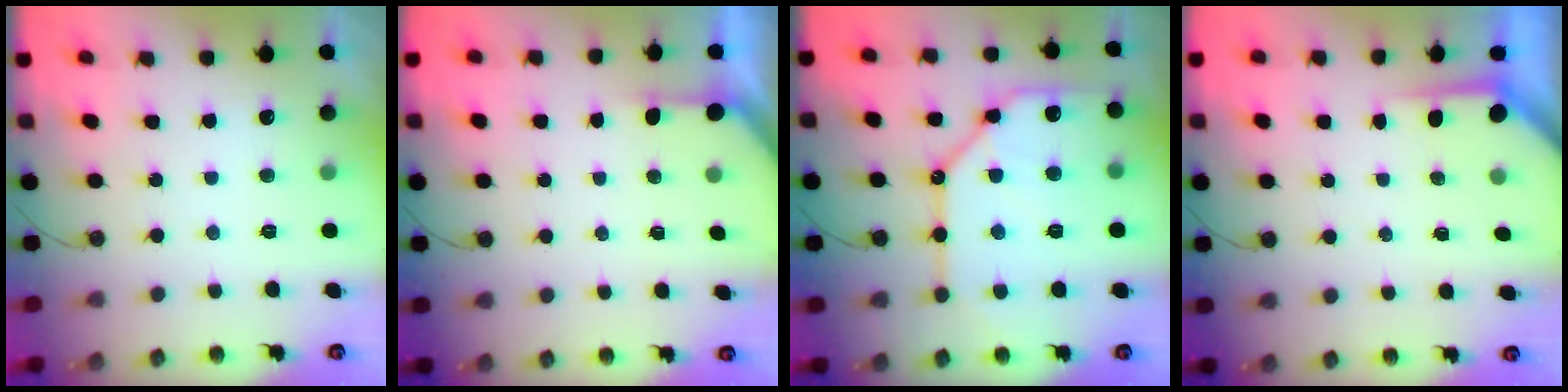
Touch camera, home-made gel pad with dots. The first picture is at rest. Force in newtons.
{"total": 1.7, "press": 1.7, "slide": 0.2}
{"total": 17.7, "press": 17.6, "slide": 2.0}
{"total": 3.6, "press": 3.6, "slide": 0.4}